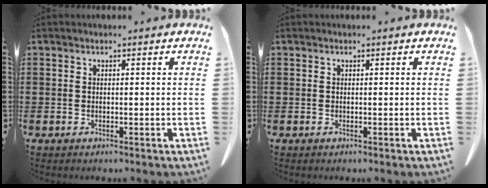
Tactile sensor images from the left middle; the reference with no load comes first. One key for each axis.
{"total": 0.0}